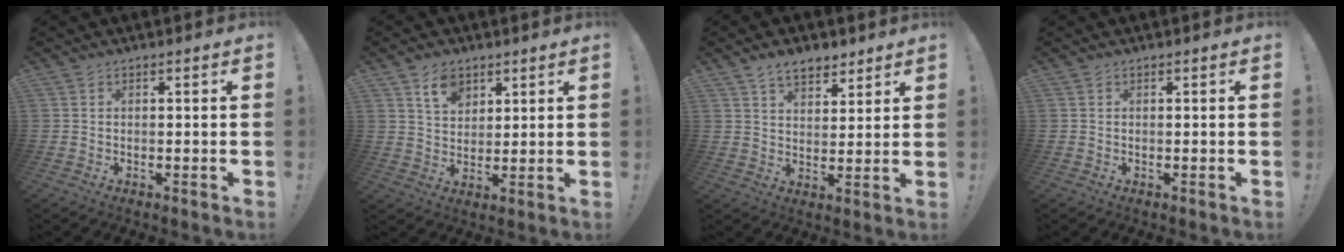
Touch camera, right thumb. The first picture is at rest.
{"total": 7.7, "force": [4.8, 5.0, 3.4], "torque": [-0.060, -0.014, 0.089]}
{"total": 7.7, "force": [5.6, 4.3, 3.2], "torque": [-0.044, -0.028, 0.102]}
{"total": 0.0}